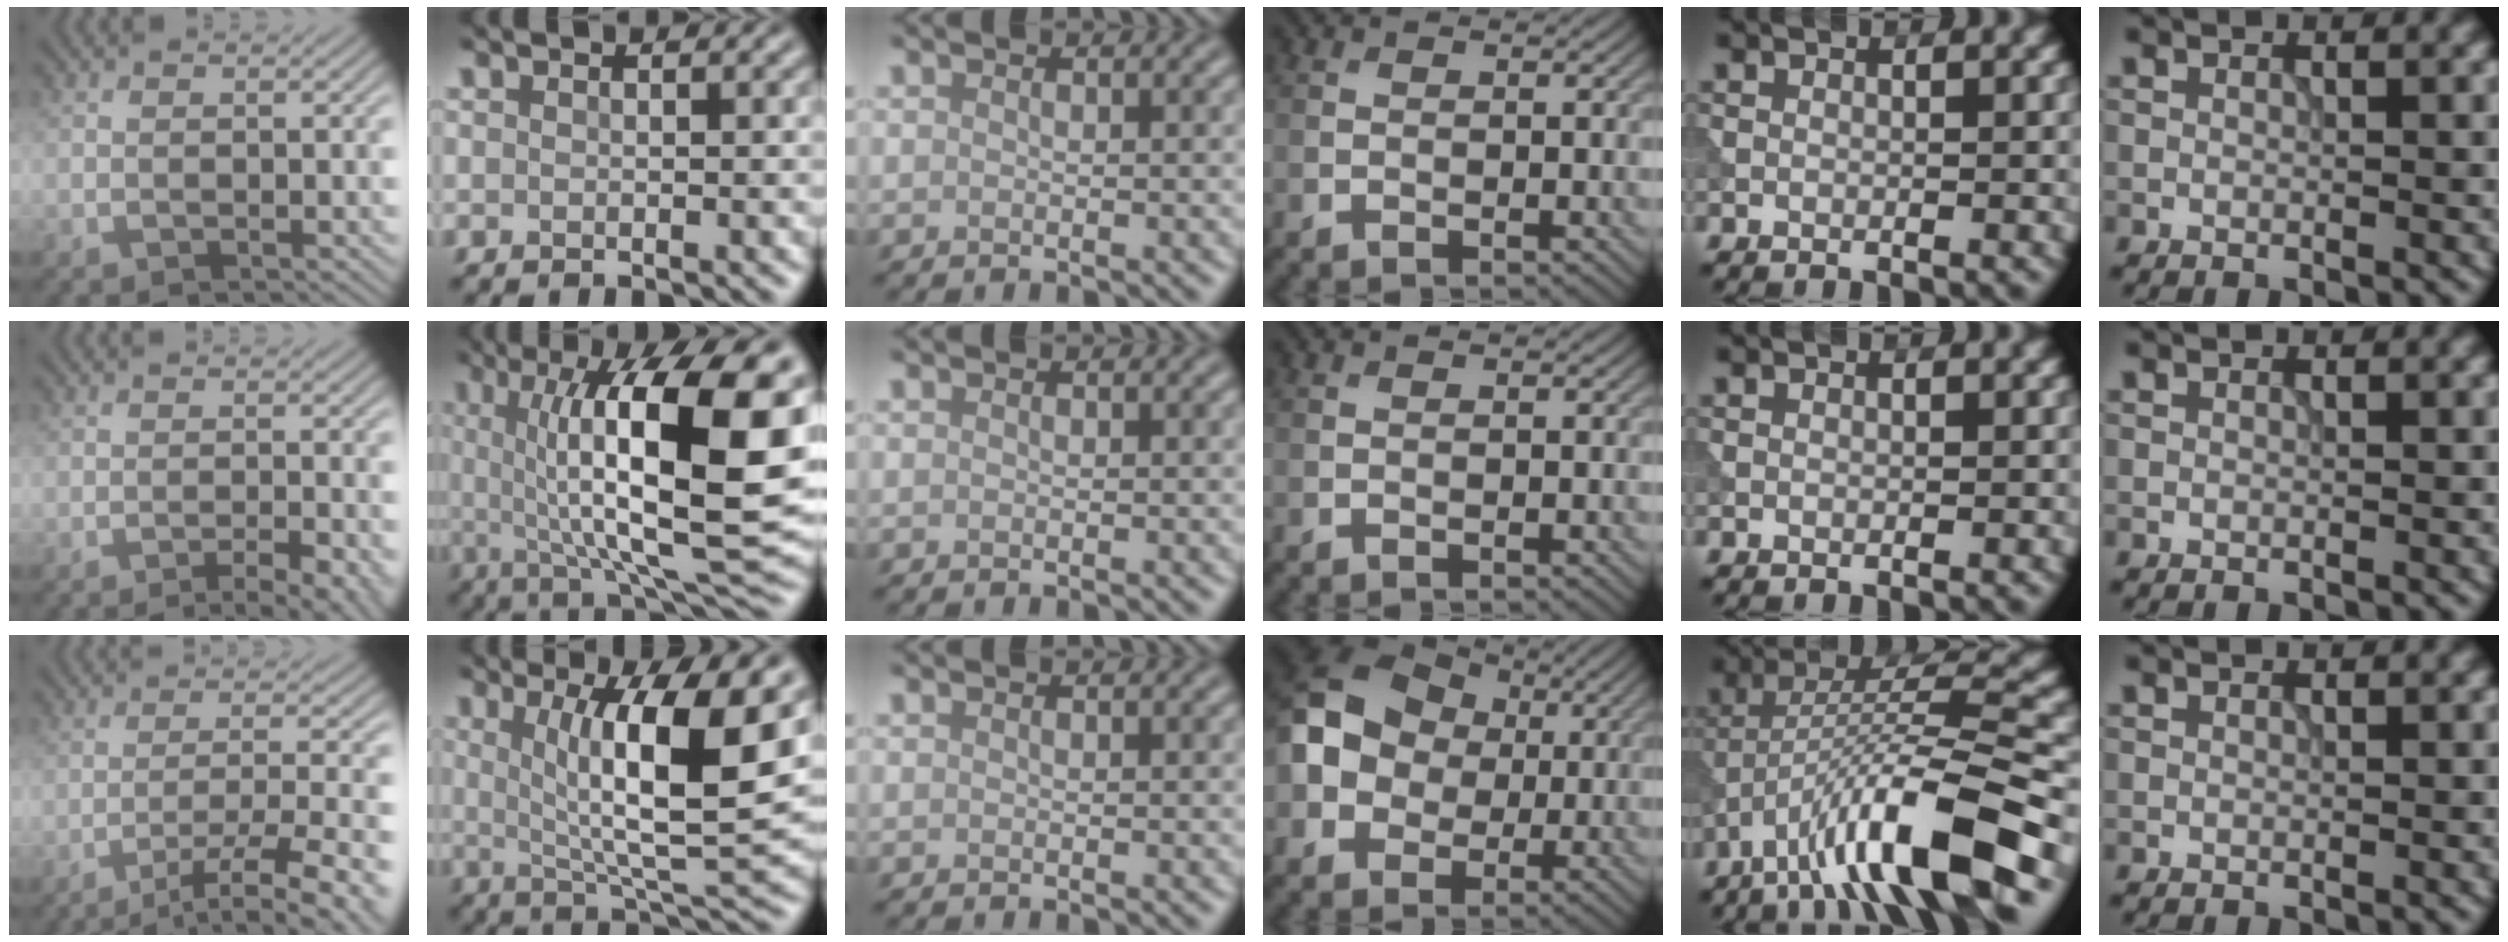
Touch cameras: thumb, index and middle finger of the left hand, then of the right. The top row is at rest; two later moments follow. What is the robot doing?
{"motion": "extract", "object": "tissue"}